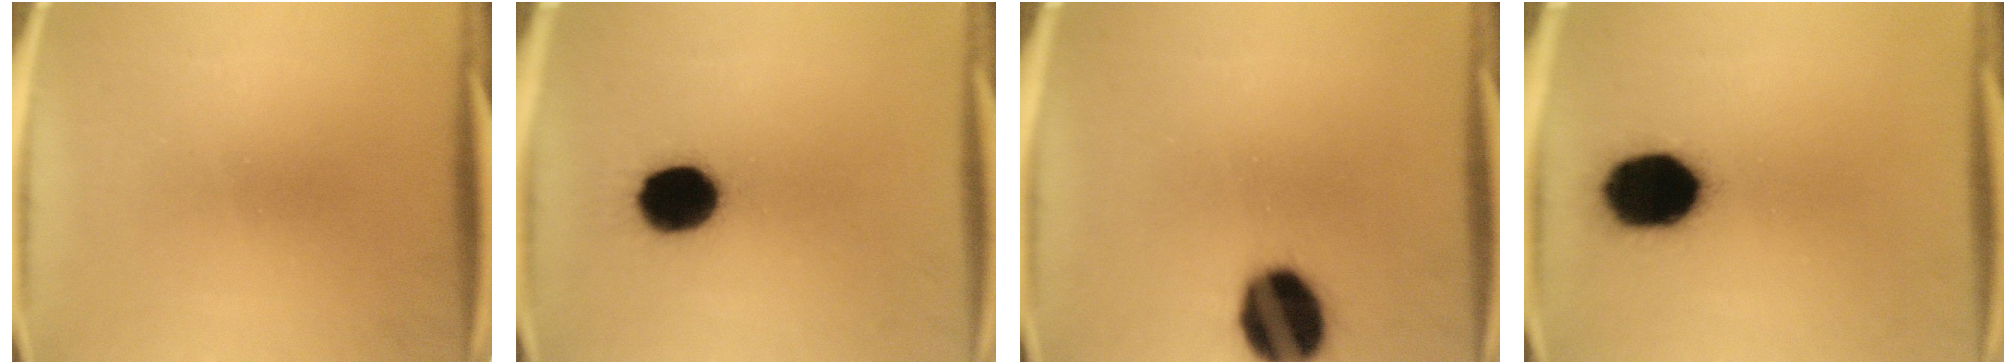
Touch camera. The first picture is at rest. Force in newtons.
{"total": 13.9}
{"total": 16.7}
{"total": 17.5}